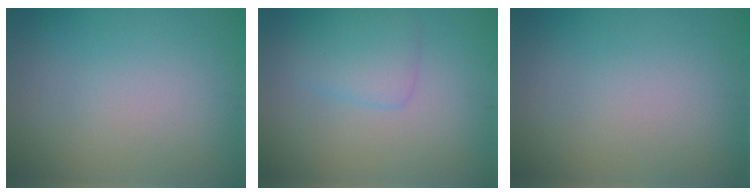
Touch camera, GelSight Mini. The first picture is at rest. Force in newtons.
{"total": 2.5, "press": 2.5, "slide": 0.2}
{"total": 0.0}